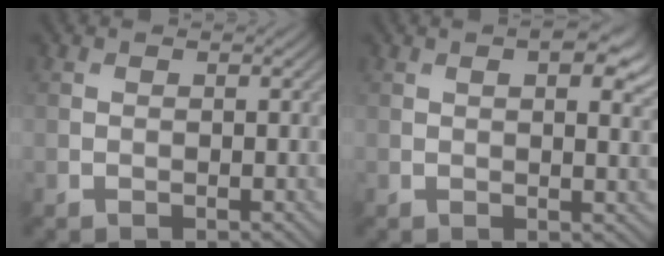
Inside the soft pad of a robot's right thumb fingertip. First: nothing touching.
{"total": 6.1, "force": [2.8, 2.4, 4.8], "torque": [-0.073, 0.006, 0.038]}